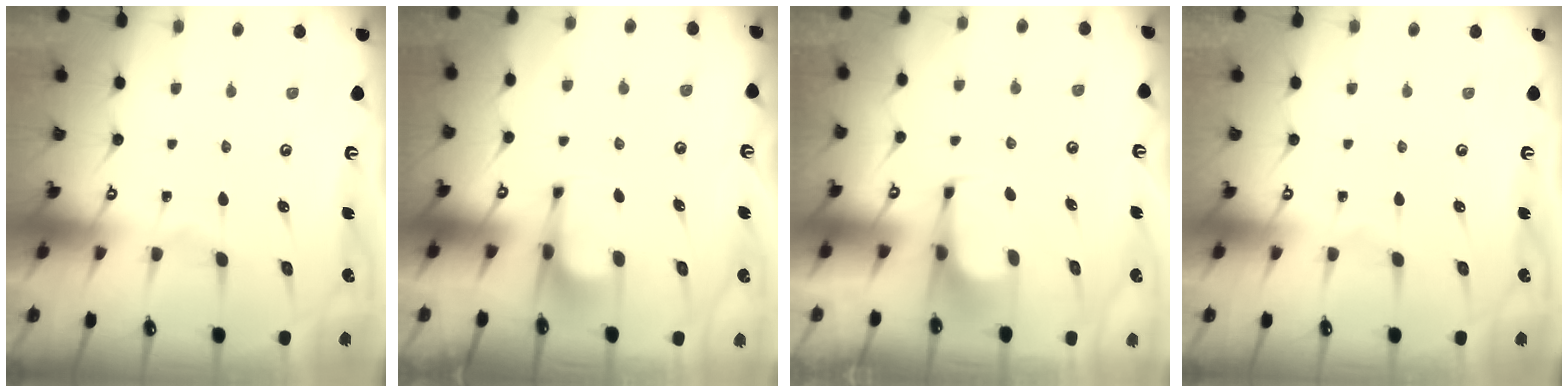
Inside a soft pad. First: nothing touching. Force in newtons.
{"total": 4.0, "press": 3.9, "slide": 1.0}
{"total": 1.0, "press": 0.9, "slide": 0.3}
{"total": 0.0}